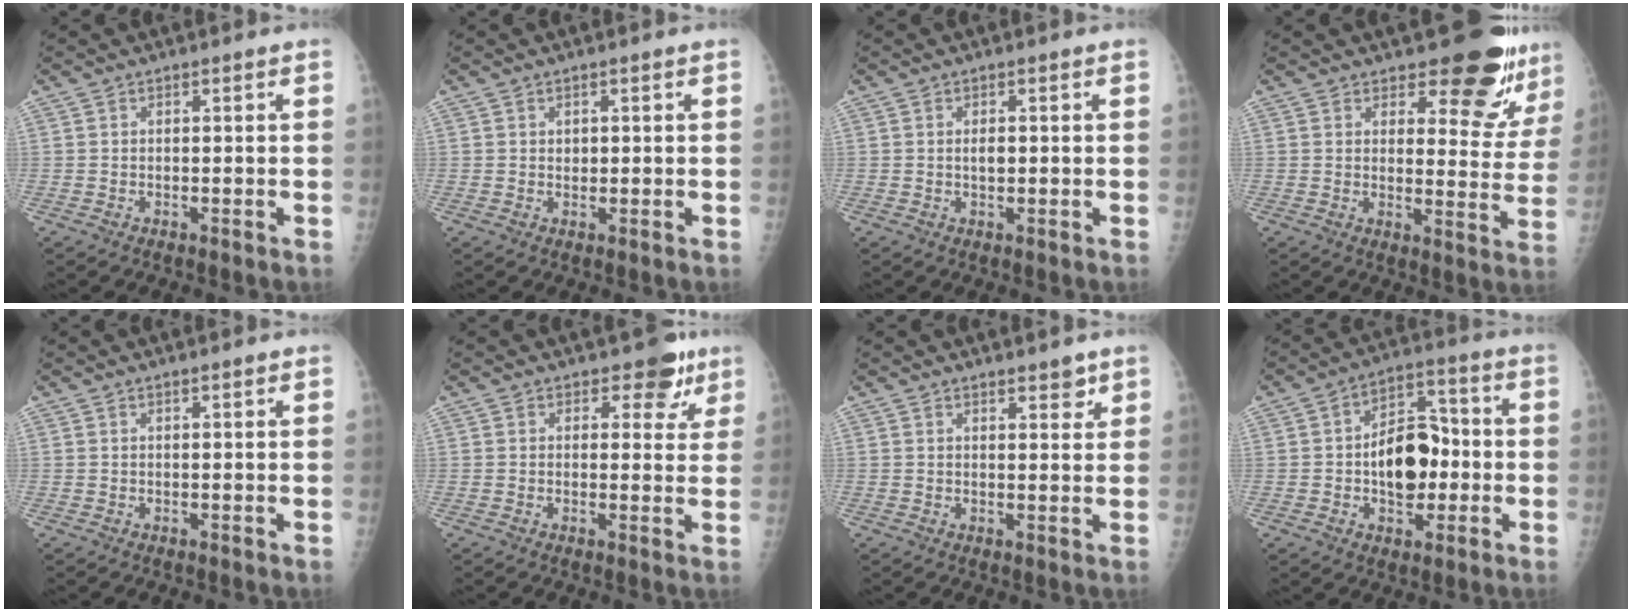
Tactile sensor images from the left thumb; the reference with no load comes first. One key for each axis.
{"total": 1.2, "fx": 0.3, "fy": 1.0, "fz": 0.7, "tx": -0.003, "ty": 0.000, "tz": 0.006}
{"total": 1.7, "fx": 0.1, "fy": 0.8, "fz": 1.5, "tx": -0.023, "ty": 0.000, "tz": 0.002}
{"total": 13.0, "fx": 10.5, "fy": 4.8, "fz": 6.0, "tx": -0.034, "ty": -0.087, "tz": 0.122}
{"total": 0.8, "fx": 0.6, "fy": 0.1, "fz": 0.5, "tx": -0.006, "ty": -0.001, "tz": 0.009}
{"total": 5.4, "fx": 3.4, "fy": 3.3, "fz": 2.5, "tx": 0.008, "ty": -0.014, "tz": 0.038}
{"total": 3.2, "fx": 2.4, "fy": 1.1, "fz": 1.8, "tx": -0.012, "ty": -0.014, "tz": 0.031}
{"total": 12.8, "fx": -1.2, "fy": 8.4, "fz": 9.5, "tx": -0.102, "ty": 0.032, "tz": -0.022}